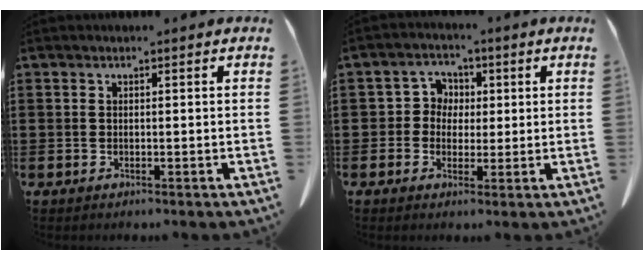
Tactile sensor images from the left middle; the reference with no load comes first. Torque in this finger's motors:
{"motor_torque": [0.31, 1.29, 0.02, 0.01]}